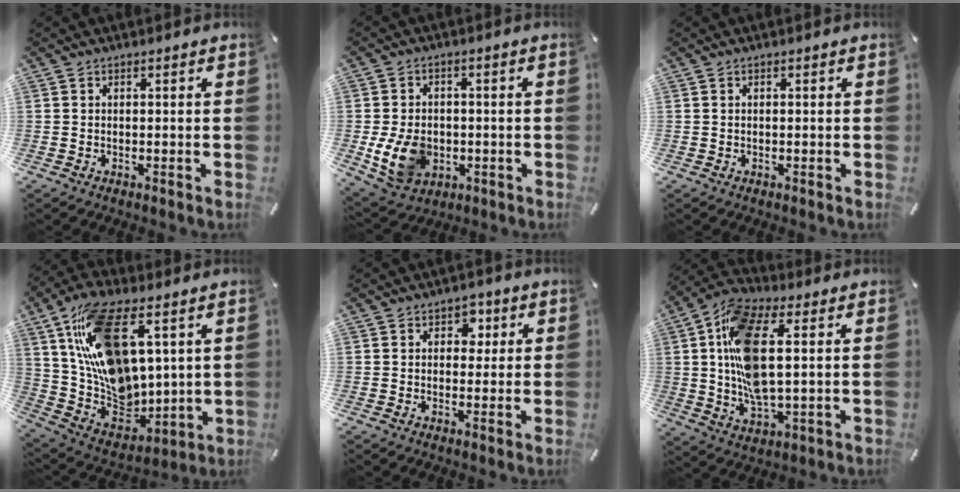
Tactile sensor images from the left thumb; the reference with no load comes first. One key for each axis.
{"total": 10.7, "fx": -2.1, "fy": 8.3, "fz": 6.5, "tx": -0.130, "ty": 0.009, "tz": -0.033}
{"total": 0.0}
{"total": 20.6, "fx": 8.4, "fy": 11.5, "fz": 14.8, "tx": -0.299, "ty": -0.039, "tz": 0.152}
{"total": 3.7, "fx": 1.2, "fy": 2.9, "fz": 2.0, "tx": -0.004, "ty": -0.009, "tz": 0.010}
{"total": 15.4, "fx": 2.7, "fy": 6.9, "fz": 13.5, "tx": -0.286, "ty": -0.009, "tz": 0.046}